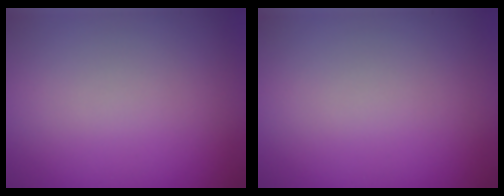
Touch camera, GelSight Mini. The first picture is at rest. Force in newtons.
{"total": 0.0}